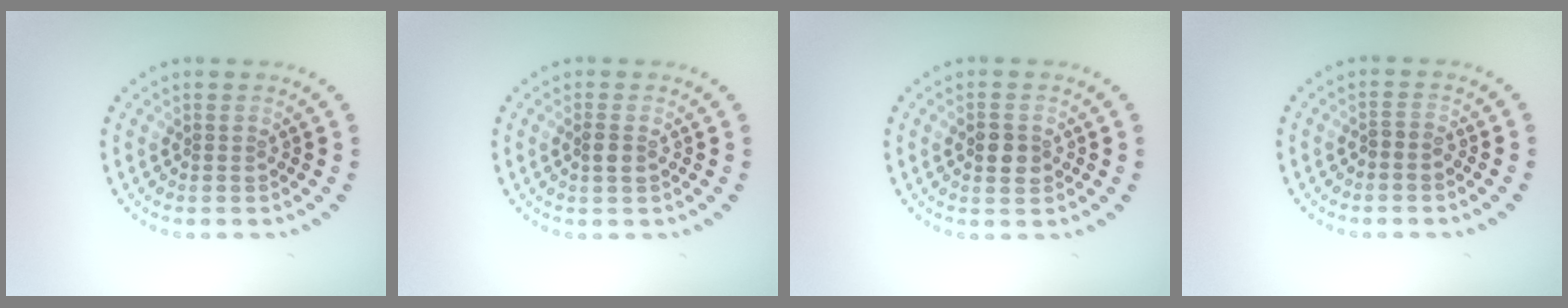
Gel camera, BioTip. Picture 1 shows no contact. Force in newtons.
{"total": 1.2, "press": 1.1, "slide": 0.5}
{"total": 2.7, "press": 2.7, "slide": 0.2}
{"total": 0.8, "press": 0.4, "slide": 0.7}